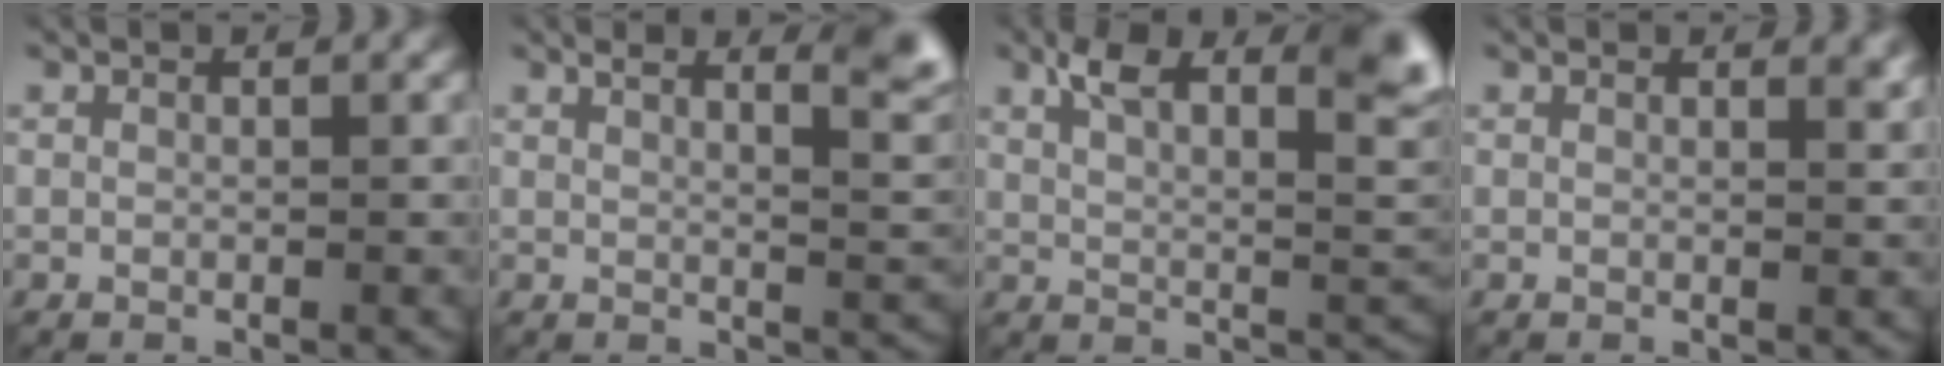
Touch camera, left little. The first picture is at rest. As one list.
[{"total": 5.4, "force": [3.1, 1.4, 4.3], "torque": [-0.036, 0.016, 0.039]}, {"total": 8.7, "force": [4.1, 2.8, 7.1], "torque": [-0.112, 0.006, 0.068]}, {"total": 1.8, "force": [1.4, 0.6, 1.0], "torque": [-0.005, 0.000, 0.017]}]